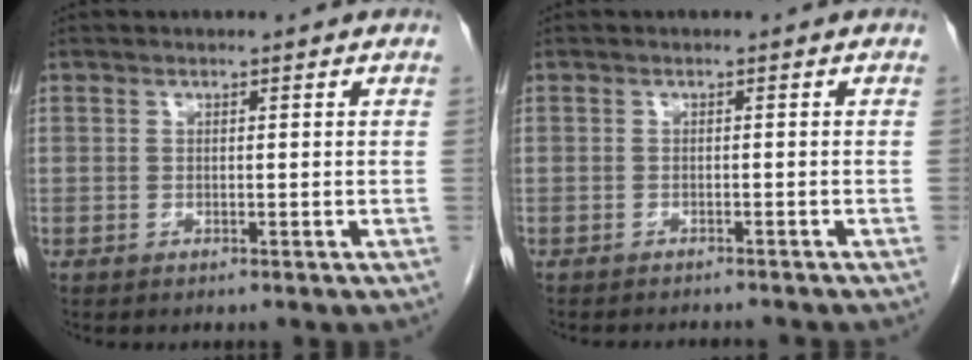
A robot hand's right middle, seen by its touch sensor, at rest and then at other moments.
{"total": 5.8, "force": [-5.4, 0.8, 1.9], "torque": [-0.017, -0.007, -0.064]}